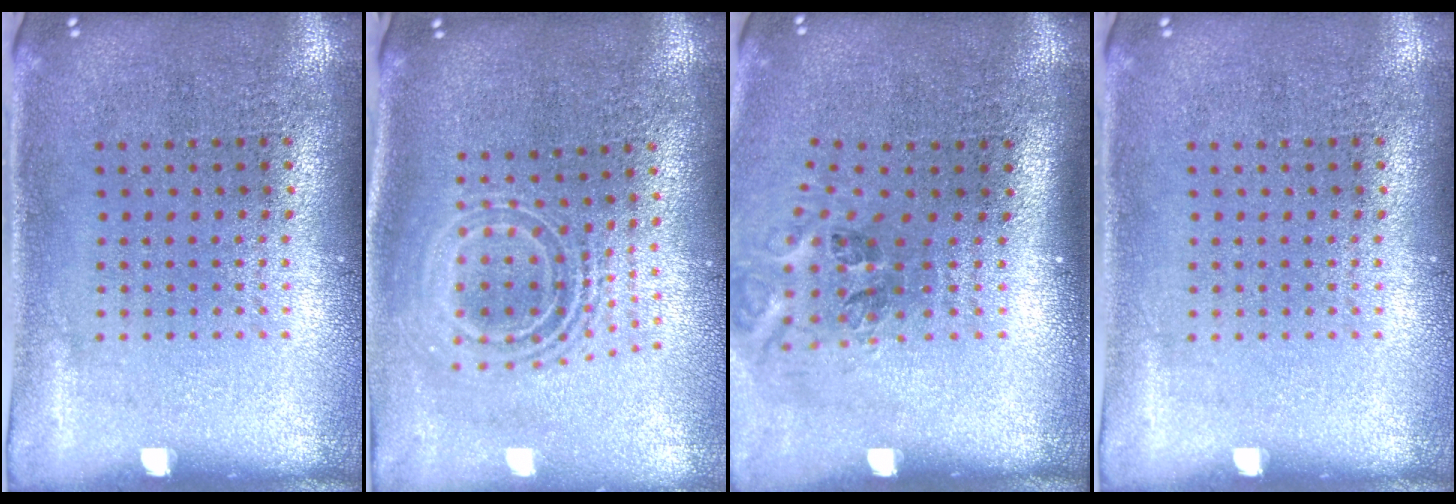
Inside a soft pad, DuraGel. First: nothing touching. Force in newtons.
{"total": 2.2, "press": 1.6, "slide": 1.5}
{"total": 1.5, "press": 1.0, "slide": 1.0}
{"total": 0.0}